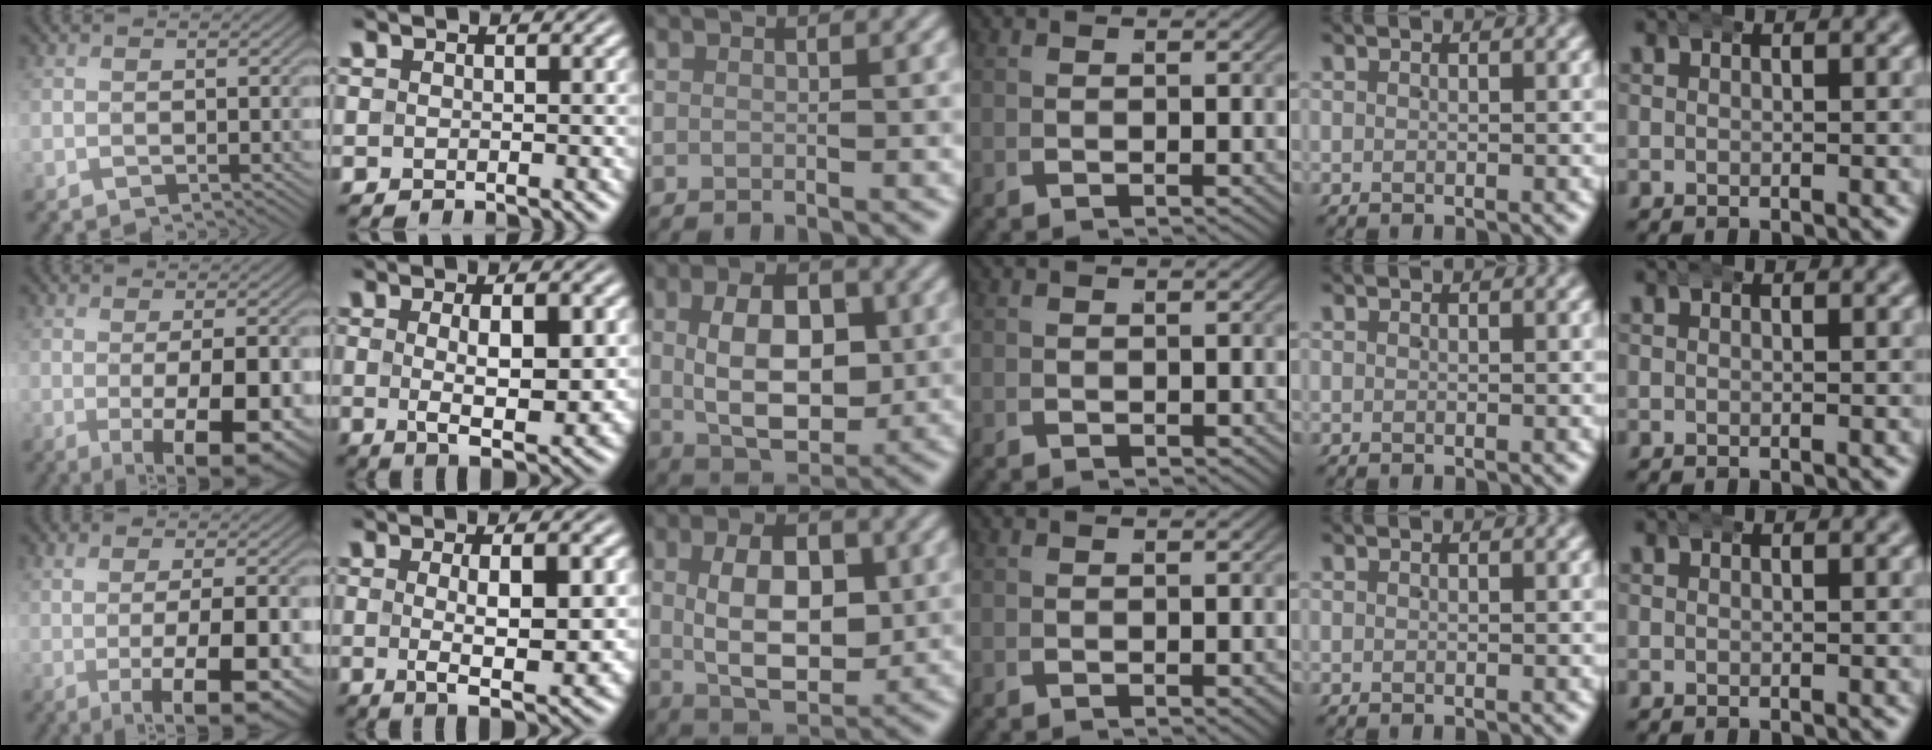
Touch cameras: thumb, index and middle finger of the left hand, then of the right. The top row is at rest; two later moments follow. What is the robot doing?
{"motion": "wrap", "object": "arm wrap"}